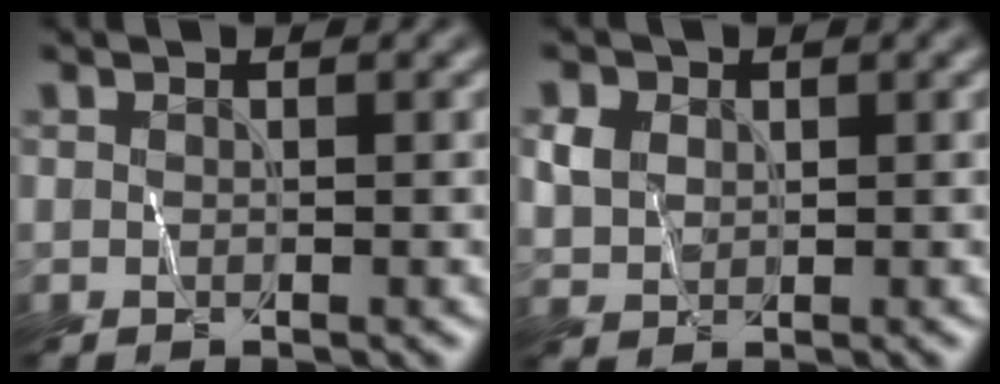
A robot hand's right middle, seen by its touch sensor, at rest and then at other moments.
{"total": 2.3, "force": [0.7, 1.9, 1.0], "torque": [-0.025, 0.000, 0.015]}